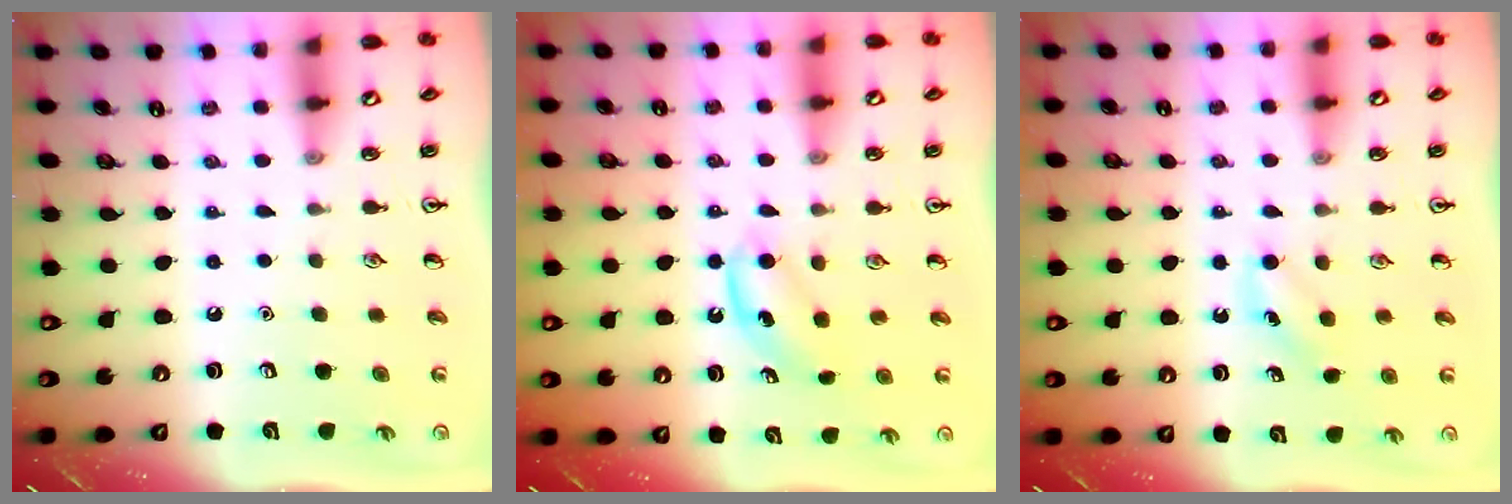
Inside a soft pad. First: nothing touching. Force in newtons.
{"total": 5.6, "press": 5.4, "slide": 1.4}
{"total": 3.5, "press": 3.3, "slide": 1.0}